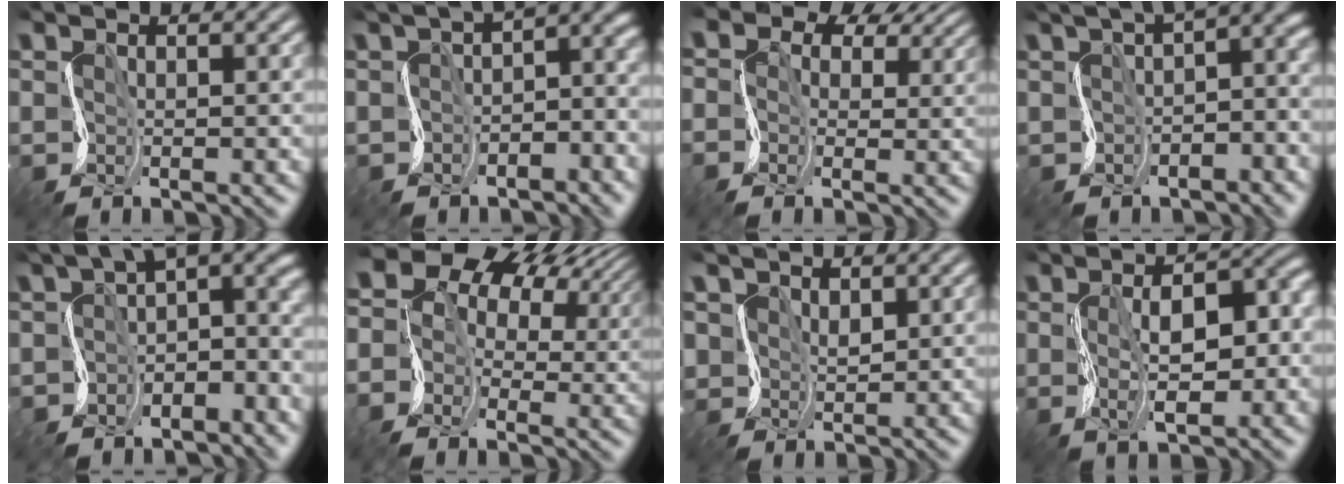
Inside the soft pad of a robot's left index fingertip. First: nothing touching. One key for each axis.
{"total": 6.0, "fx": -0.3, "fy": 3.2, "fz": 5.1, "tx": -0.056, "ty": -0.001, "tz": 0.000}
{"total": 7.8, "fx": 3.1, "fy": 5.8, "fz": 4.2, "tx": -0.087, "ty": 0.015, "tz": 0.025}
{"total": 6.0, "fx": 1.1, "fy": 2.6, "fz": 5.3, "tx": -0.066, "ty": 0.009, "tz": 0.026}
{"total": 6.2, "fx": -1.5, "fy": 3.6, "fz": 4.9, "tx": -0.057, "ty": 0.006, "tz": -0.025}
{"total": 12.4, "fx": 3.5, "fy": 9.9, "fz": 6.6, "tx": -0.163, "ty": 0.028, "tz": 0.057}
{"total": 1.3, "fx": 0.4, "fy": 1.2, "fz": 0.3, "tx": -0.024, "ty": -0.004, "tz": 0.017}
{"total": 6.4, "fx": -0.7, "fy": 3.0, "fz": 5.6, "tx": -0.092, "ty": 0.005, "tz": -0.004}